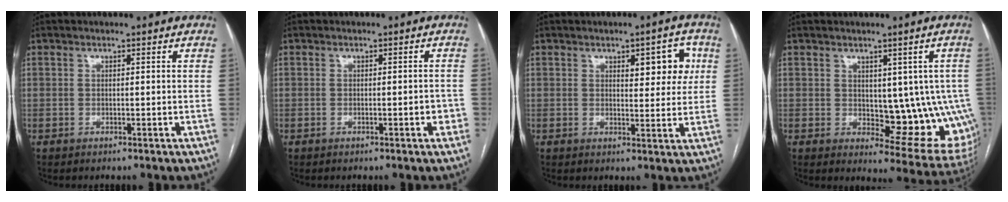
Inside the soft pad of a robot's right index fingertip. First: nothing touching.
{"total": 1.5, "force": [-0.6, 0.5, 1.3], "torque": [-0.011, 0.004, -0.005]}
{"total": 6.3, "force": [2.2, 2.4, 5.4], "torque": [-0.062, 0.011, 0.029]}
{"total": 11.6, "force": [0.1, 5.7, 10.1], "torque": [-0.100, 0.000, 0.019]}